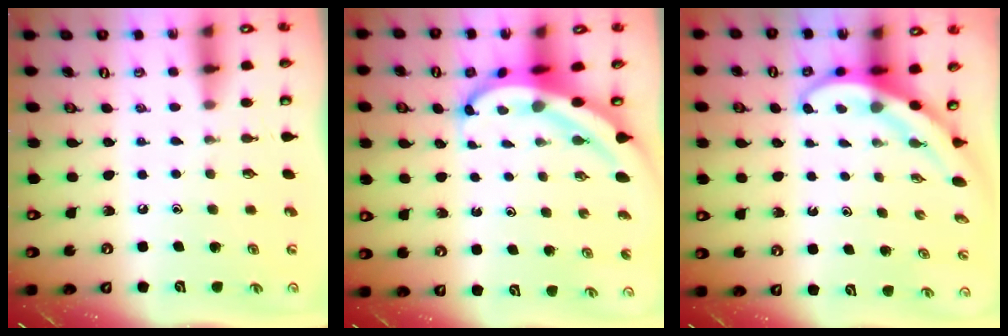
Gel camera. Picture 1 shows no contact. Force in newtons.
{"total": 6.8, "press": 6.8, "slide": 0.7}
{"total": 3.8, "press": 3.7, "slide": 0.7}